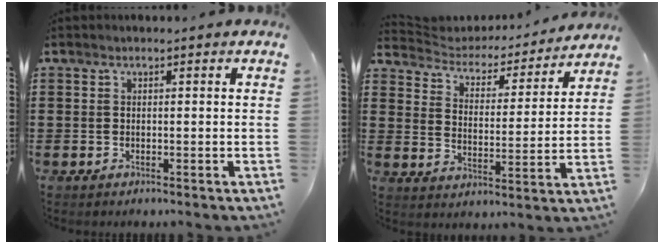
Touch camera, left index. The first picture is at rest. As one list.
[{"total": 3.2, "force": [3.0, 1.0, 0.3], "torque": [-0.029, -0.023, 0.044]}]